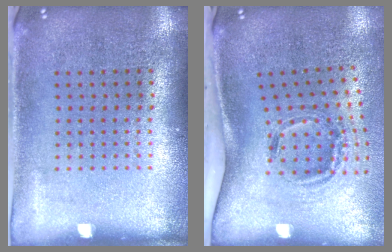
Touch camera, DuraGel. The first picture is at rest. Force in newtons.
{"total": 1.7, "press": 1.2, "slide": 1.3}